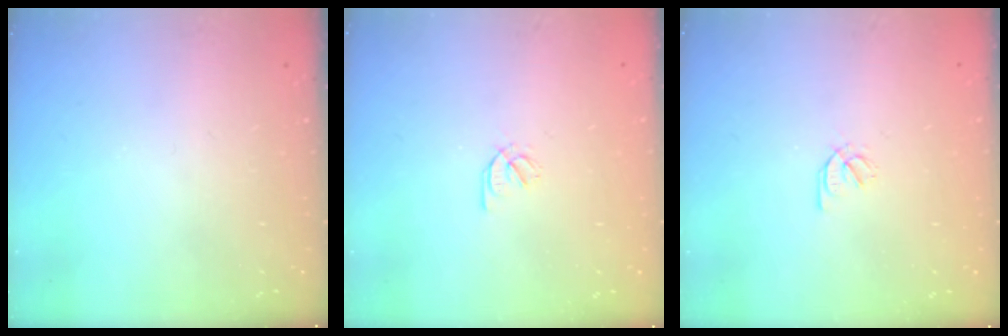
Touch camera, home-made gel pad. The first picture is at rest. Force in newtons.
{"total": 2.1, "press": 1.9, "slide": 0.8}
{"total": 2.1, "press": 1.9, "slide": 0.8}